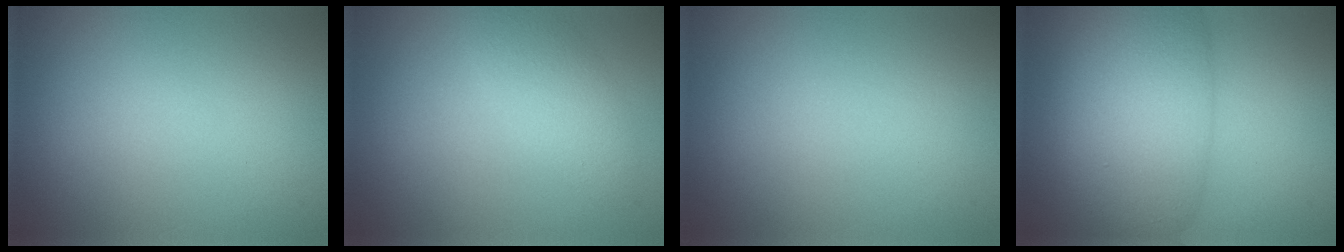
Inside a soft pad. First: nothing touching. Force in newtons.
{"total": 2.9, "press": 2.9, "slide": 0.1}
{"total": 0.0}
{"total": 9.4, "press": 9.4, "slide": 0.2}